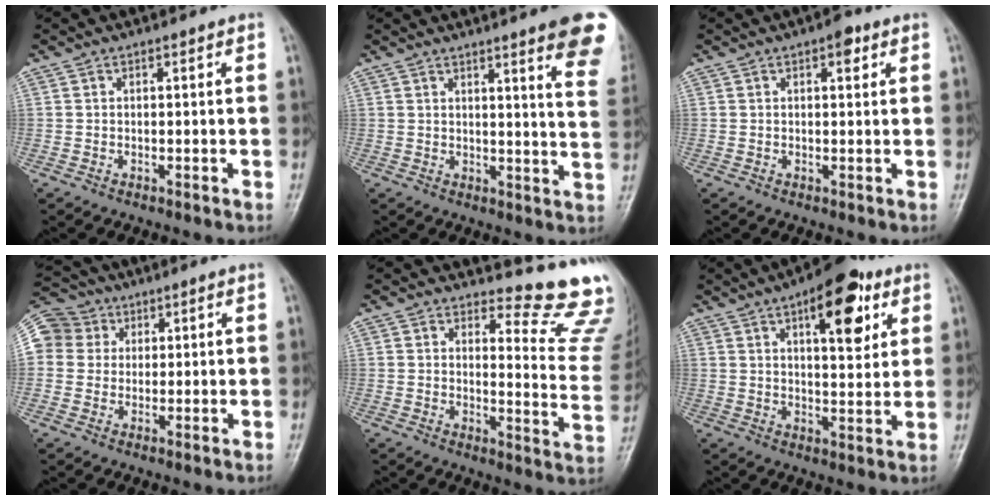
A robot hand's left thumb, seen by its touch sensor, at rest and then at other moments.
{"total": 13.0, "force": [8.4, 1.4, 9.9], "torque": [-0.096, -0.040, 0.084]}
{"total": 2.9, "force": [1.3, 1.5, 2.1], "torque": [-0.015, 0.001, 0.013]}
{"total": 10.4, "force": [2.4, 9.6, 3.1], "torque": [-0.047, 0.024, 0.038]}
{"total": 13.8, "force": [13.2, 2.8, 3.1], "torque": [0.000, -0.161, 0.130]}
{"total": 13.6, "force": [6.2, 5.9, 10.5], "torque": [-0.110, -0.017, 0.082]}